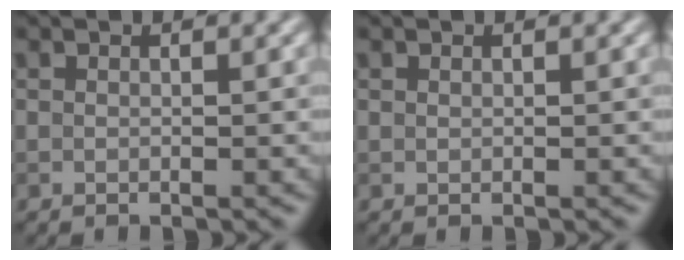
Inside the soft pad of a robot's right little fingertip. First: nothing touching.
{"total": 0.0}